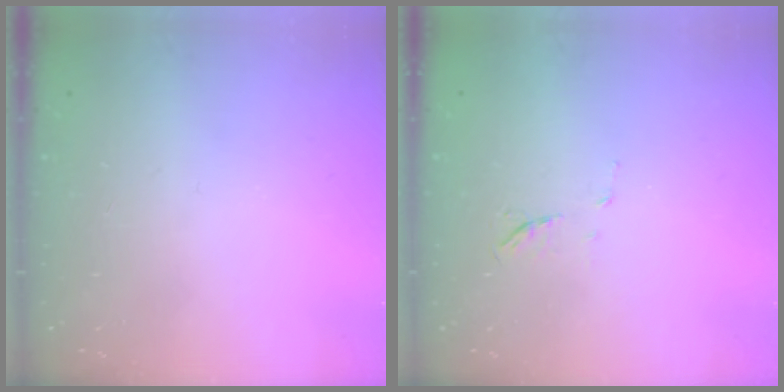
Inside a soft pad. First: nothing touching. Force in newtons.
{"total": 4.9, "press": 4.8, "slide": 1.3}